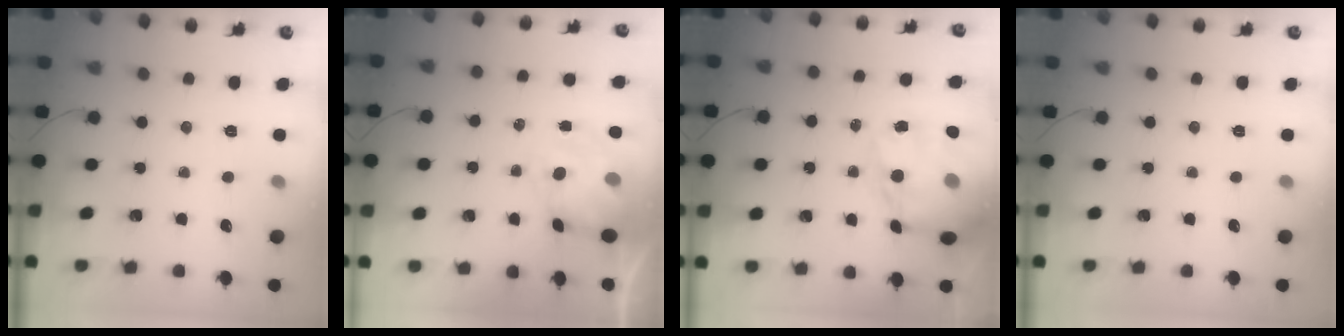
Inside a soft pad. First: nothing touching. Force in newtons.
{"total": 7.4, "press": 7.2, "slide": 1.7}
{"total": 18.3, "press": 17.8, "slide": 4.2}
{"total": 0.0}